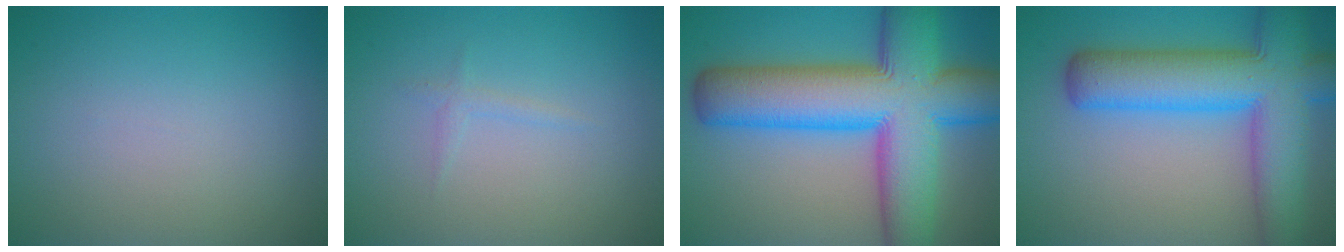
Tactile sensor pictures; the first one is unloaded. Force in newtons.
{"total": 0.8, "press": 0.8, "slide": 0.1}
{"total": 15.2, "press": 15.2, "slide": 0.4}
{"total": 11.0, "press": 11.0, "slide": 0.4}